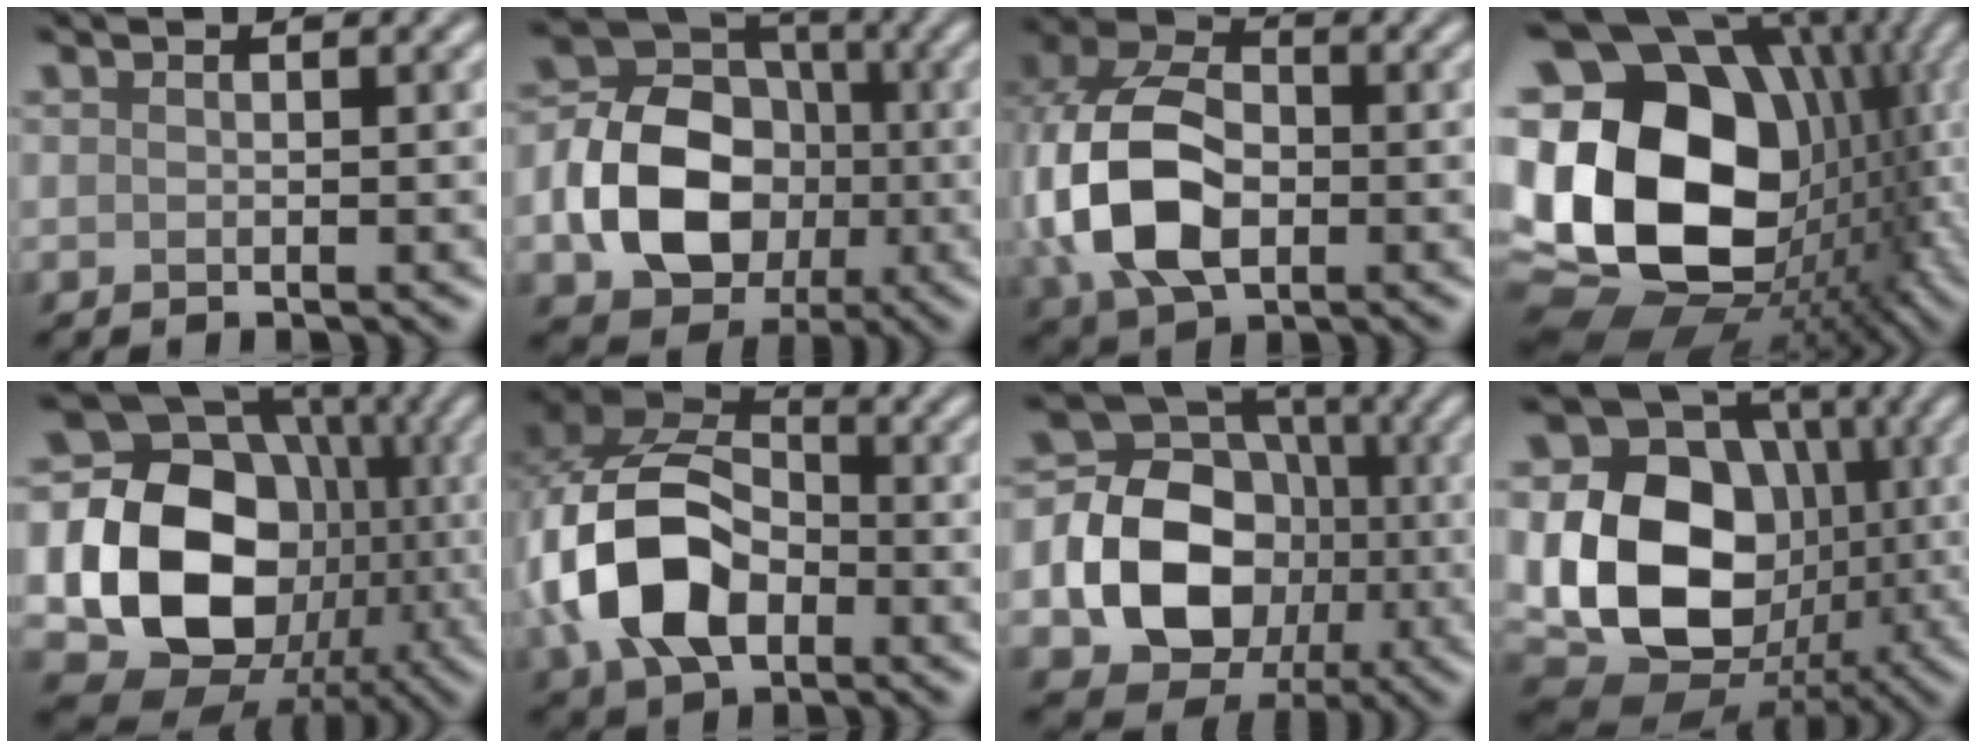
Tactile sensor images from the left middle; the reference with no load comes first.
{"total": 10.0, "force": [-2.2, 7.7, 5.9], "torque": [-0.103, 0.001, -0.047]}
{"total": 11.2, "force": [-1.3, 7.7, 7.9], "torque": [-0.201, -0.007, -0.034]}
{"total": 21.4, "force": [-0.2, 16.7, 13.4], "torque": [-0.275, -0.008, 0.027]}
{"total": 19.2, "force": [-1.7, 16.6, 9.5], "torque": [-0.164, -0.025, -0.044]}
{"total": 10.8, "force": [-2.4, 7.3, 7.5], "torque": [-0.178, -0.002, -0.056]}
{"total": 13.9, "force": [-1.9, 11.5, 7.5], "torque": [-0.134, -0.014, -0.046]}
{"total": 18.2, "force": [-0.8, 15.3, 9.9], "torque": [-0.190, -0.010, -0.028]}